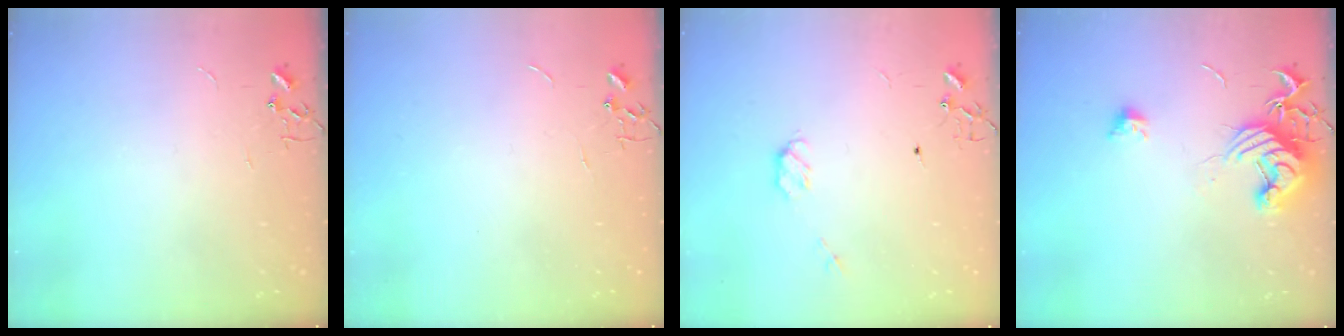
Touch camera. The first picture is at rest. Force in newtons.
{"total": 0.0}
{"total": 3.9, "press": 3.8, "slide": 0.8}
{"total": 13.8, "press": 13.8, "slide": 1.0}